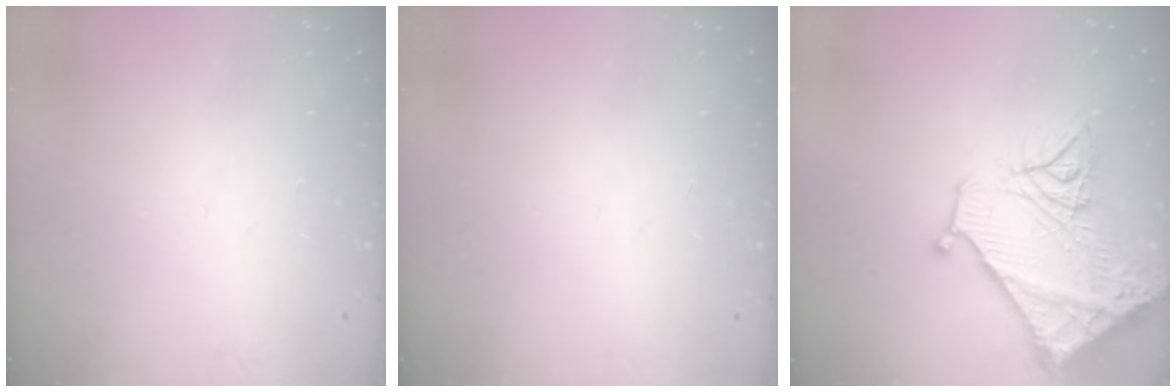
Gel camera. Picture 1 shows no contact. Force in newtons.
{"total": 0.0}
{"total": 22.0, "press": 21.8, "slide": 2.5}